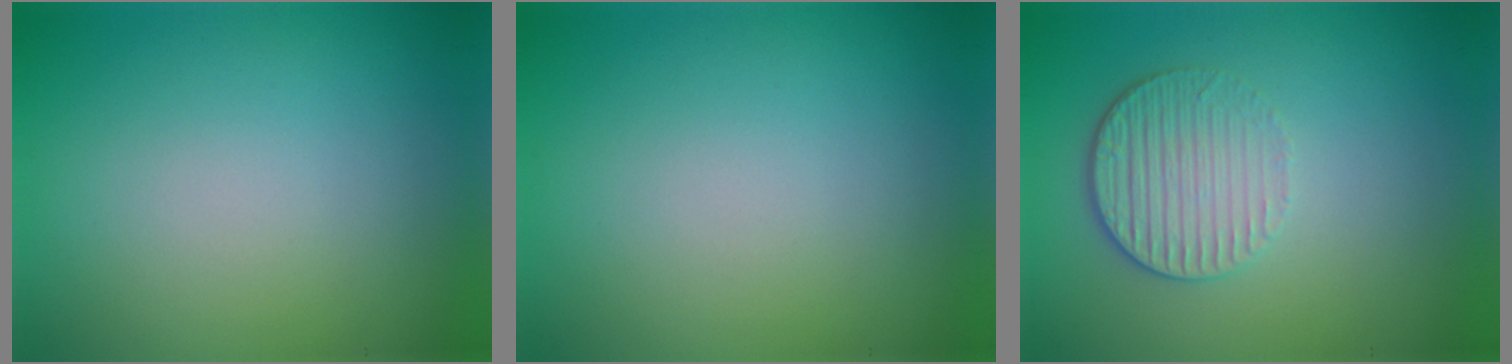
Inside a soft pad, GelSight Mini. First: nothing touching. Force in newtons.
{"total": 0.0}
{"total": 3.3, "press": 2.8, "slide": 1.8}